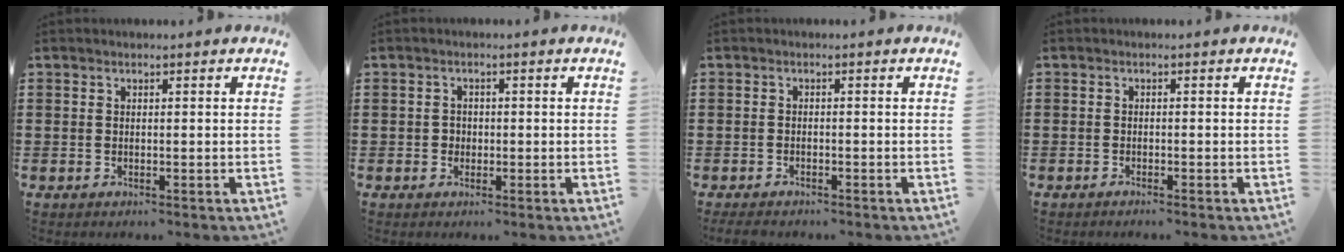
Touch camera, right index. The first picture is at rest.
{"total": 1.3, "force": [-0.3, 1.3, 0.3], "torque": [-0.011, 0.003, -0.008]}
{"total": 1.2, "force": [-1.1, 0.2, 0.3], "torque": [-0.007, -0.003, -0.022]}
{"total": 0.7, "force": [-0.7, 0.0, 0.2], "torque": [-0.006, -0.002, -0.014]}